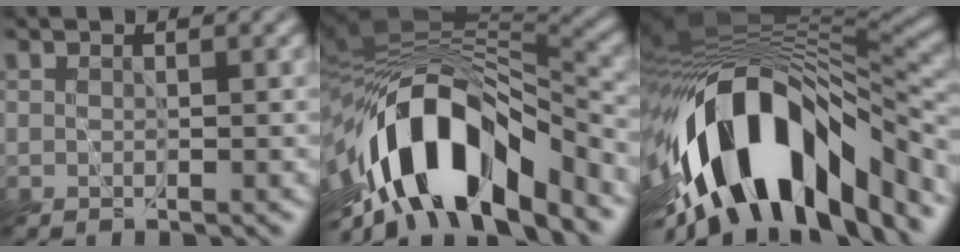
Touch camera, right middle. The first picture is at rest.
{"total": 12.5, "force": [-6.8, 5.2, 9.1], "torque": [-0.141, 0.004, -0.119]}
{"total": 14.9, "force": [-6.8, 6.5, 11.6], "torque": [-0.191, 0.010, -0.113]}